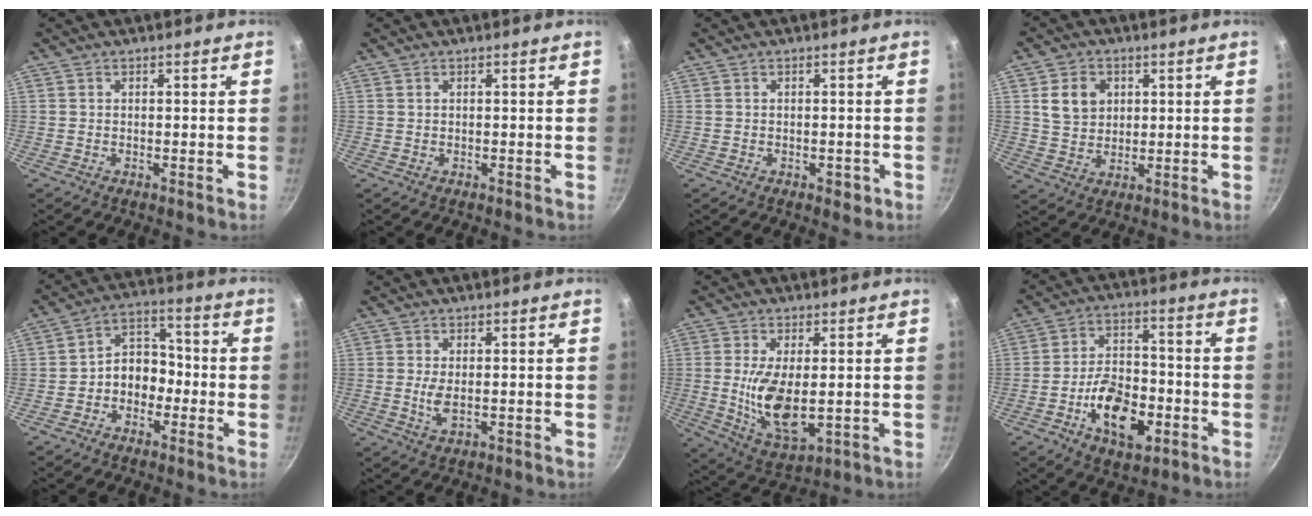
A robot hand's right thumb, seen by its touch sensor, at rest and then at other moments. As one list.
[{"total": 0.0}, {"total": 2.0, "force": [-0.7, 1.2, 1.4], "torque": [-0.011, 0.003, -0.006]}, {"total": 7.6, "force": [2.4, 6.1, 4.0], "torque": [-0.047, -0.008, 0.049]}, {"total": 8.3, "force": [-2.0, 6.3, 4.9], "torque": [-0.042, 0.042, -0.049]}, {"total": 2.6, "force": [0.0, 1.1, 2.4], "torque": [-0.053, -0.009, 0.002]}, {"total": 10.8, "force": [-0.2, 4.9, 9.6], "torque": [-0.175, -0.024, 0.010]}, {"total": 13.6, "force": [-4.9, 7.5, 10.2], "torque": [-0.144, 0.026, -0.082]}]